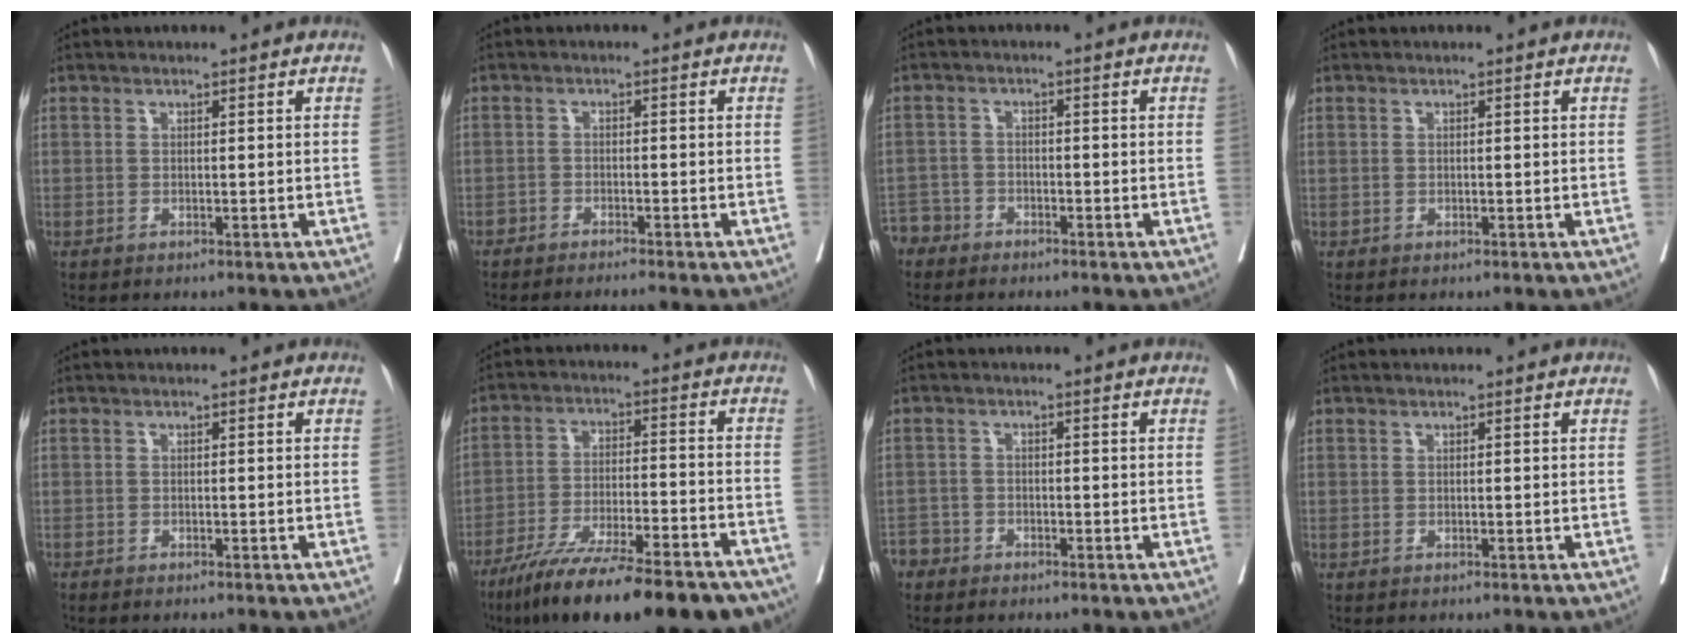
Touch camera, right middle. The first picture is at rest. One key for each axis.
{"total": 3.0, "fx": -2.7, "fy": 0.1, "fz": 1.2, "tx": -0.012, "ty": -0.003, "tz": -0.042}
{"total": 3.4, "fx": -2.7, "fy": 1.9, "fz": -0.5, "tx": 0.012, "ty": 0.005, "tz": -0.059}
{"total": 0.0}
{"total": 0.9, "fx": -0.8, "fy": 0.0, "fz": 0.3, "tx": -0.001, "ty": 0.001, "tz": -0.014}
{"total": 23.7, "fx": -18.5, "fy": 4.0, "fz": 14.3, "tx": -0.175, "ty": -0.015, "tz": -0.282}
{"total": 2.8, "fx": -2.1, "fy": 1.7, "fz": -0.3, "tx": 0.007, "ty": 0.008, "tz": -0.045}
{"total": 0.0}